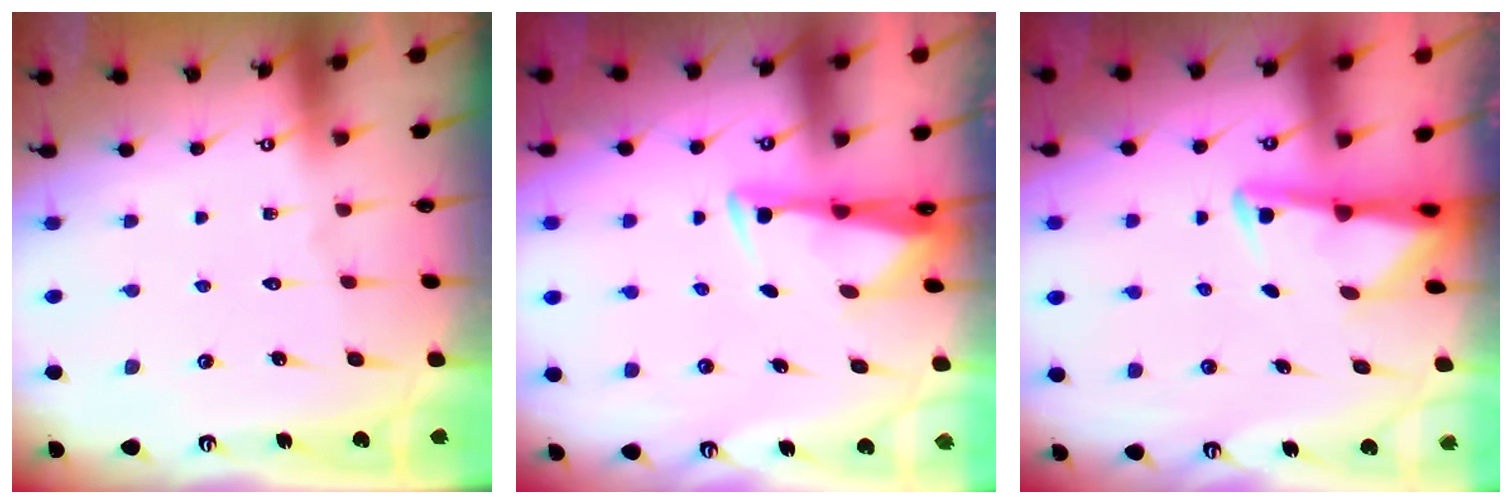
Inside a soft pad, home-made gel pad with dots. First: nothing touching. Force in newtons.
{"total": 3.3, "press": 3.2, "slide": 0.9}
{"total": 3.0, "press": 3.0, "slide": 0.6}